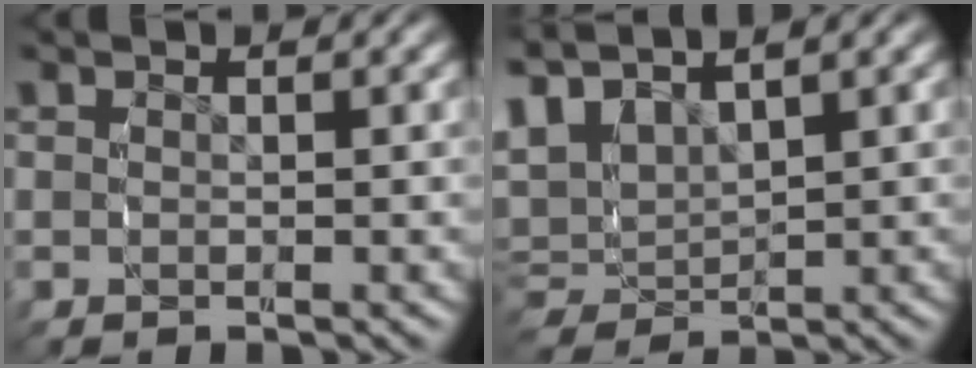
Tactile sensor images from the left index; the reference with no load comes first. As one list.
[{"total": 6.5, "force": [2.2, 5.2, 3.1], "torque": [-0.102, -0.006, 0.035]}]